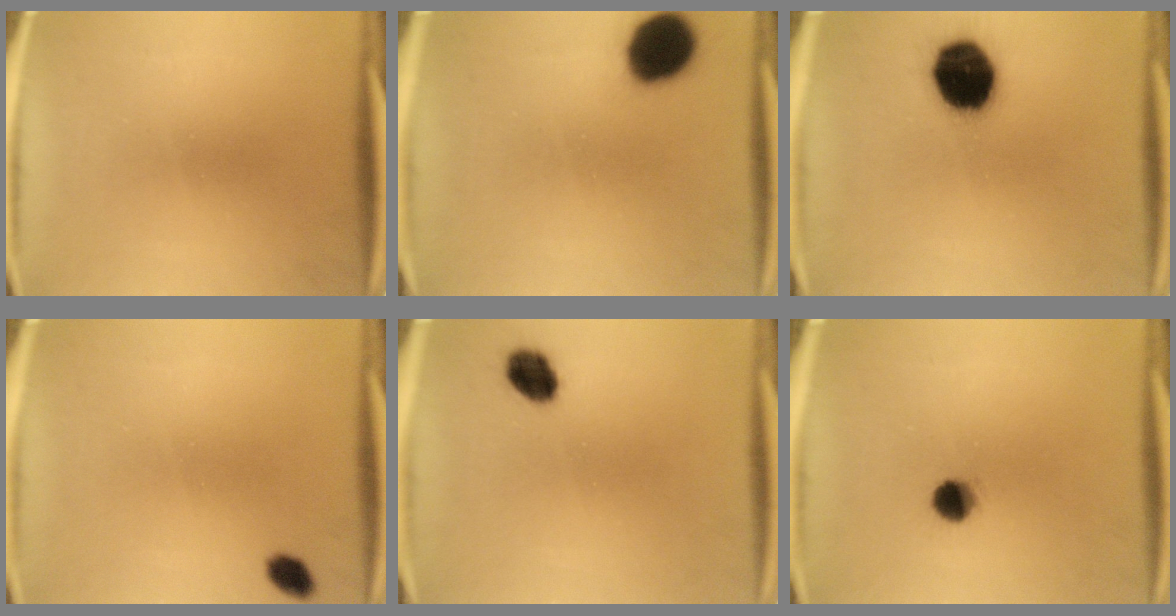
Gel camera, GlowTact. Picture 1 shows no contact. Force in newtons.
{"total": 12.7}
{"total": 16.8}
{"total": 2.5}
{"total": 5.9}
{"total": 4.8}